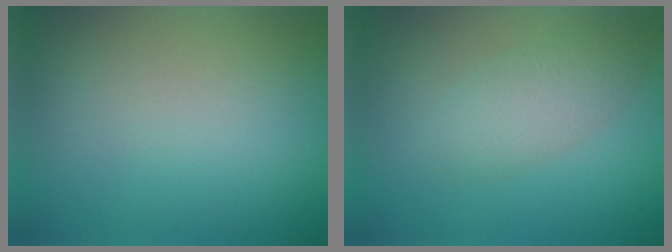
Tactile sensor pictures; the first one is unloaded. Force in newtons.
{"total": 2.8, "press": 2.8, "slide": 0.0}